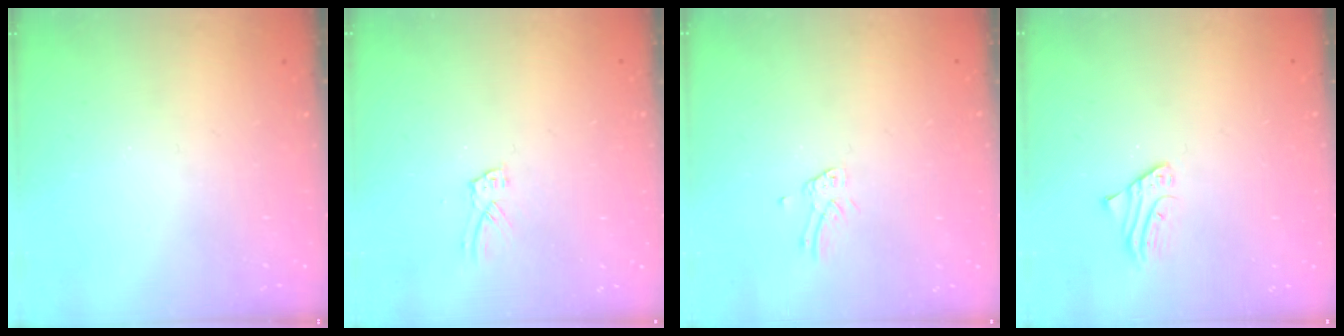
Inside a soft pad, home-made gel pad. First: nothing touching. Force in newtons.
{"total": 5.5, "press": 5.5, "slide": 0.4}
{"total": 1.3, "press": 1.3, "slide": 0.1}
{"total": 2.6, "press": 2.6, "slide": 0.2}